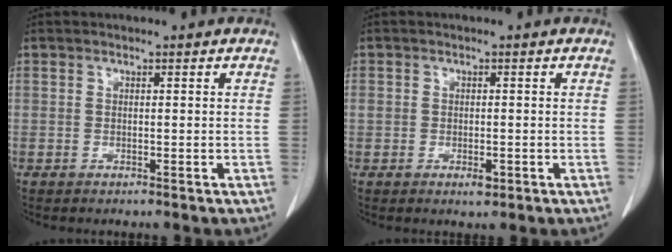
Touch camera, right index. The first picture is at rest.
{"total": 2.4, "force": [-0.8, 1.4, 1.8], "torque": [-0.025, 0.001, -0.007]}